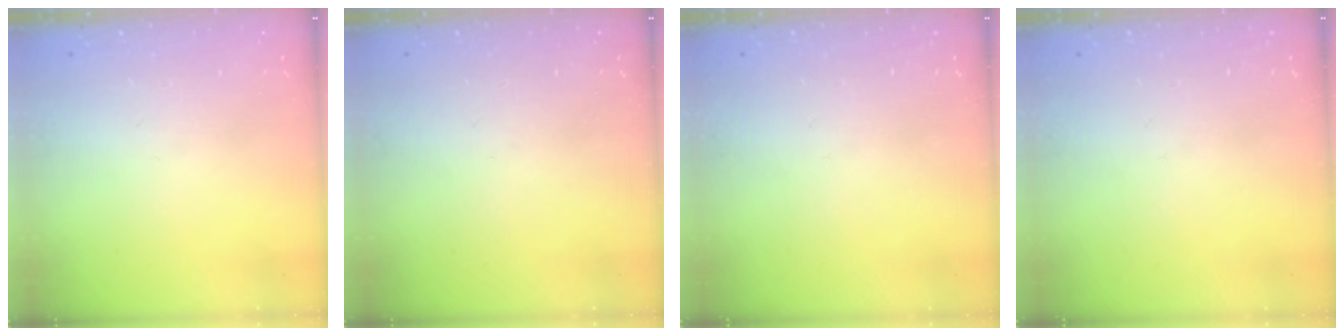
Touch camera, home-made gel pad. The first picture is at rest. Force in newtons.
{"total": 0.0}
{"total": 0.0}
{"total": 0.0}